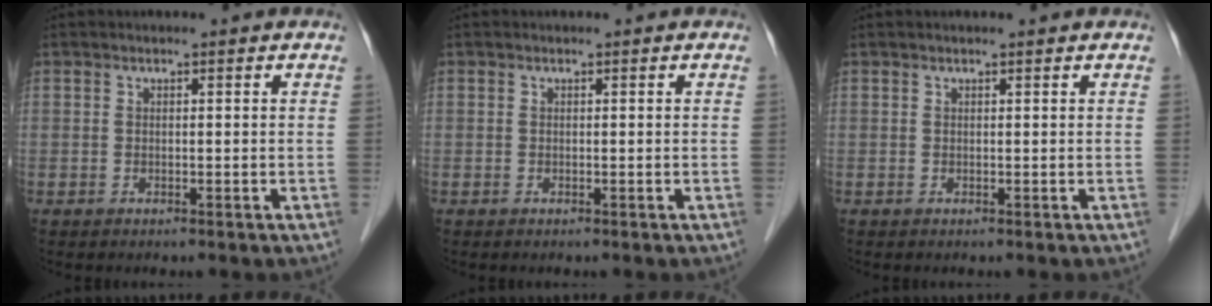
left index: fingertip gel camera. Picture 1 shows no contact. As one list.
[{"total": 0.0}, {"total": 1.1, "force": [1.0, 0.0, 0.6], "torque": [-0.007, 0.015, 0.016]}]